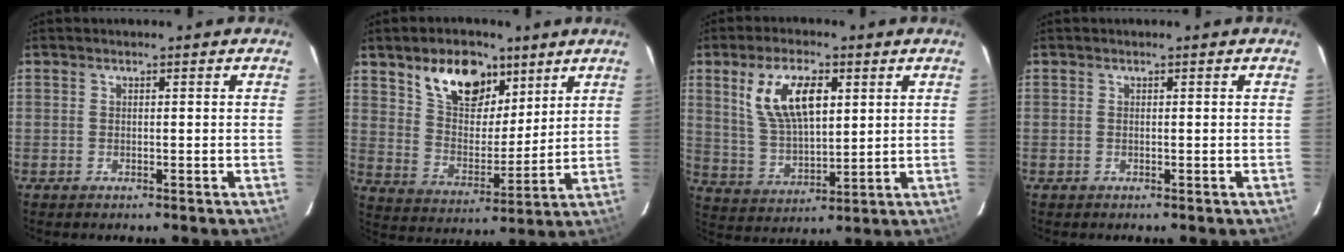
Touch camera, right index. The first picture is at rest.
{"total": 14.0, "force": [8.5, 7.9, 7.9], "torque": [-0.133, 0.018, 0.157]}
{"total": 12.0, "force": [4.6, 5.3, 9.7], "torque": [-0.186, 0.009, 0.096]}
{"total": 0.0}